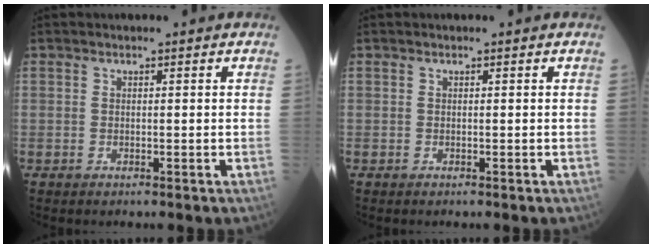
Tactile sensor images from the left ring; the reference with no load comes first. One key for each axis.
{"total": 0.0}